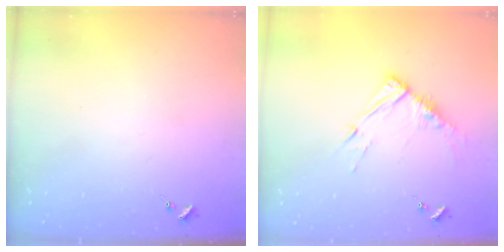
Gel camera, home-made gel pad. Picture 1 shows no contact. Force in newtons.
{"total": 10.5, "press": 10.4, "slide": 1.0}